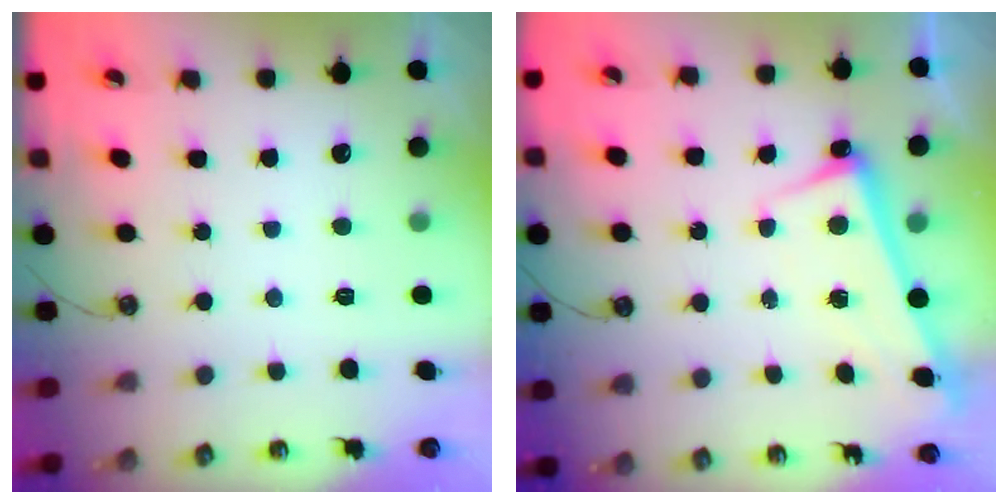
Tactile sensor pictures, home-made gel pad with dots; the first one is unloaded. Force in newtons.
{"total": 2.5, "press": 2.5, "slide": 0.7}